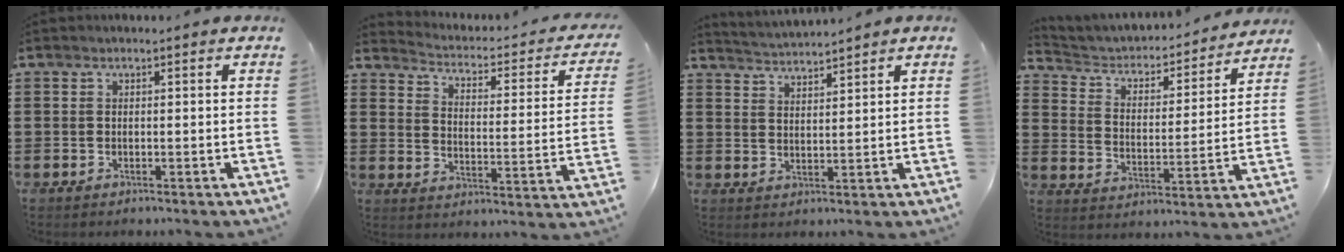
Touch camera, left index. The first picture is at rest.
{"total": 1.8, "force": [1.7, 0.3, 0.6], "torque": [-0.029, -0.024, 0.016]}
{"total": 2.7, "force": [2.6, -0.6, -0.3], "torque": [-0.005, -0.014, 0.047]}
{"total": 2.9, "force": [2.5, 1.2, 0.8], "torque": [-0.034, -0.024, 0.031]}